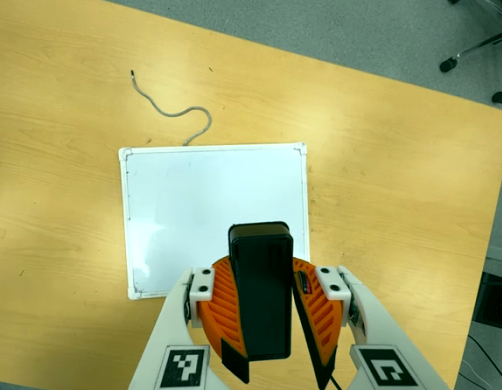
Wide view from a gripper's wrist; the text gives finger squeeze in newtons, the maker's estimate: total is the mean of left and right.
{"total": 10.1, "left": 10.0, "right": 10.3}